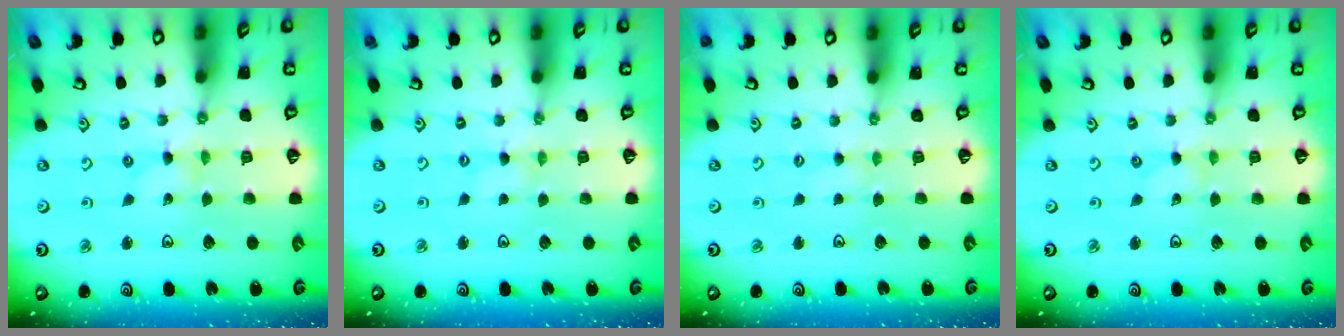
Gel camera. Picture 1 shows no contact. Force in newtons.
{"total": 0.0}
{"total": 1.9, "press": 1.9, "slide": 0.3}
{"total": 0.0}